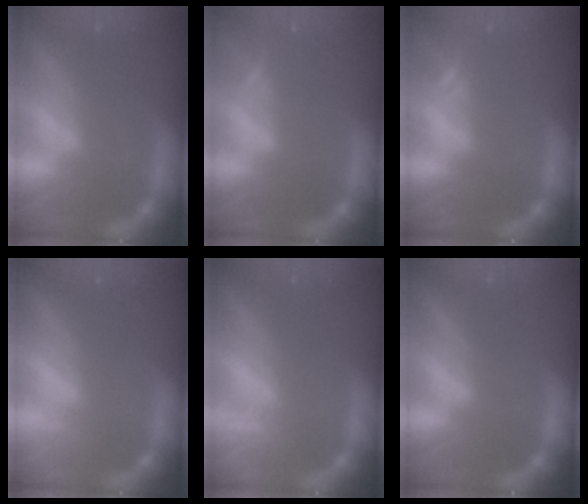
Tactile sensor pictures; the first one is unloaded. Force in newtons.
{"total": 0.9}
{"total": 1.5}
{"total": 0.9}
{"total": 2.0}
{"total": 0.0}